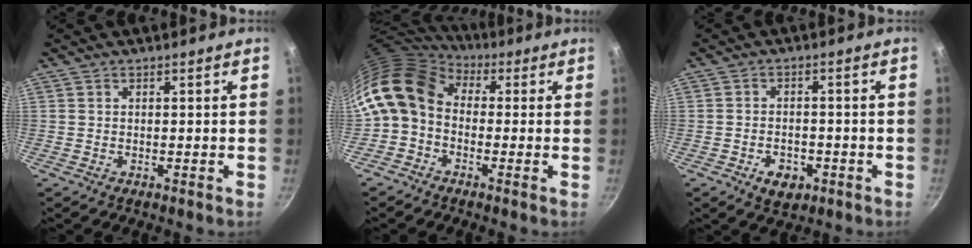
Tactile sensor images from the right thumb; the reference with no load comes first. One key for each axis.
{"total": 11.6, "fx": 0.4, "fy": 8.9, "fz": 7.3, "tx": -0.127, "ty": 0.027, "tz": -0.017}
{"total": 5.4, "fx": -2.4, "fy": 3.6, "fz": 3.2, "tx": -0.039, "ty": 0.013, "tz": -0.031}